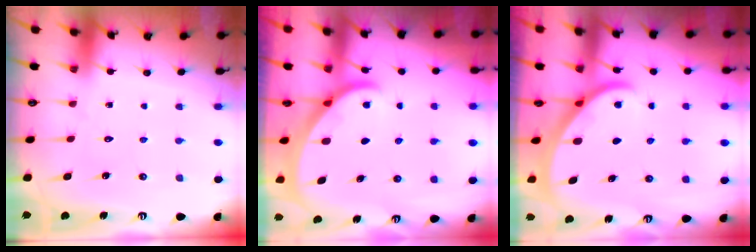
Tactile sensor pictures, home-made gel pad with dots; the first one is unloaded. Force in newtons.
{"total": 1.5, "press": 1.5, "slide": 0.0}
{"total": 2.0, "press": 2.0, "slide": 0.2}